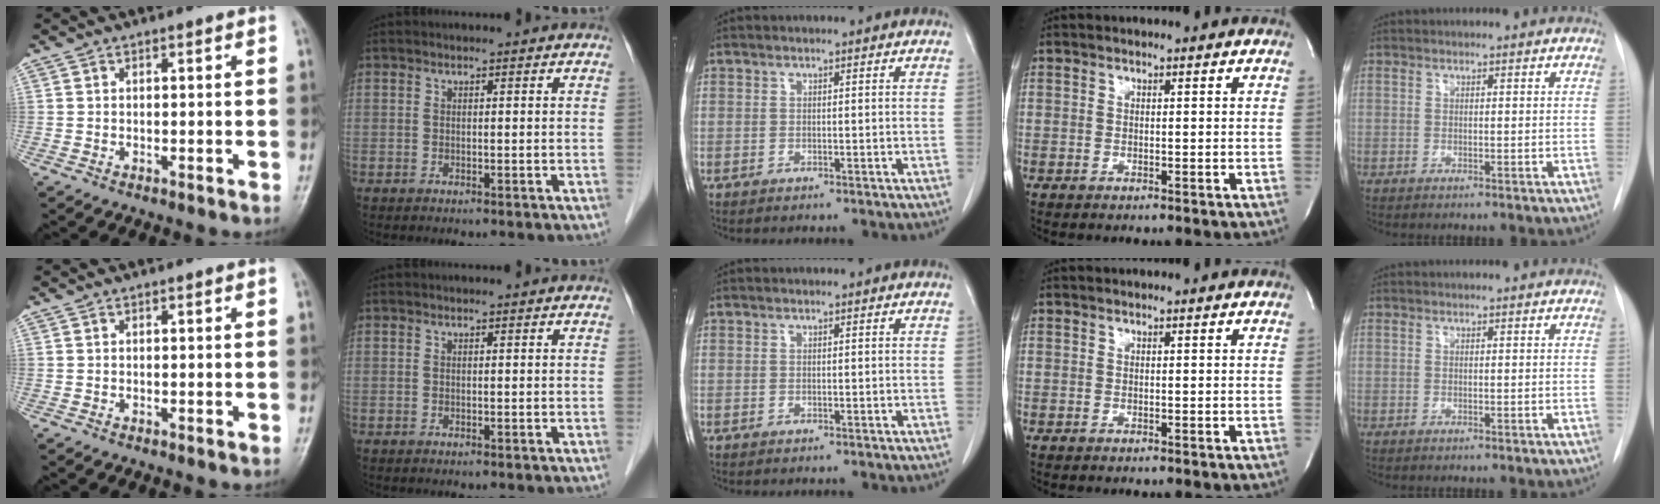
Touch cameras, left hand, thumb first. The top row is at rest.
{}